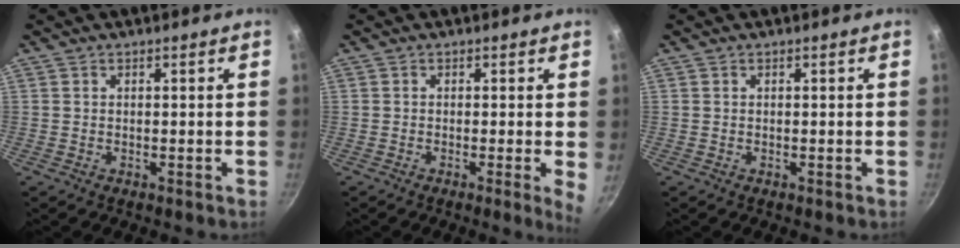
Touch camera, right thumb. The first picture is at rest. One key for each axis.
{"total": 3.4, "fx": -0.3, "fy": 0.3, "fz": 3.4, "tx": -0.041, "ty": -0.008, "tz": -0.009}
{"total": 0.0}